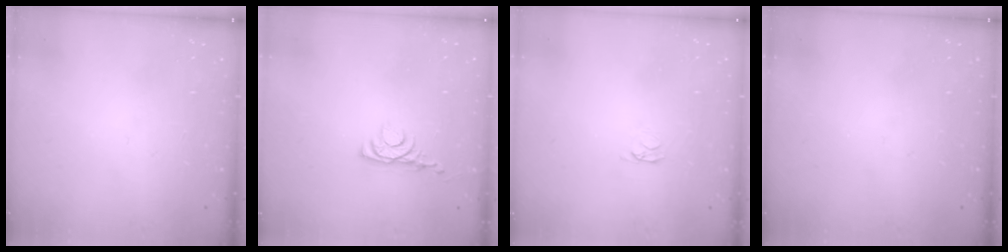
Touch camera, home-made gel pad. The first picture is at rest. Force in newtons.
{"total": 4.0, "press": 3.9, "slide": 0.6}
{"total": 2.1, "press": 2.0, "slide": 0.3}
{"total": 0.0}